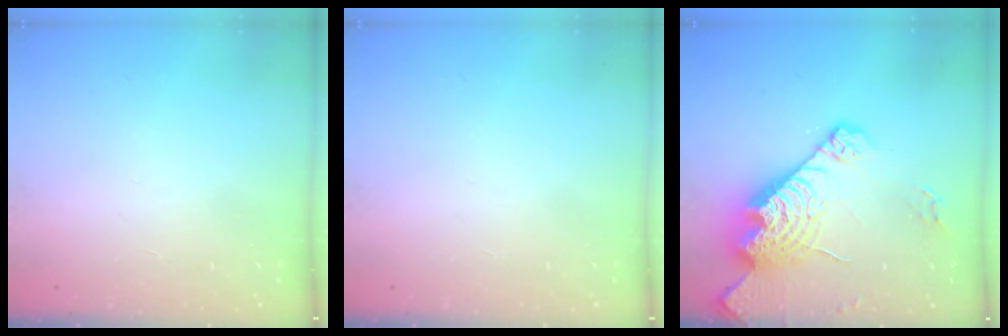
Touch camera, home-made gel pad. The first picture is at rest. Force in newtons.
{"total": 0.0}
{"total": 20.7, "press": 20.6, "slide": 1.8}